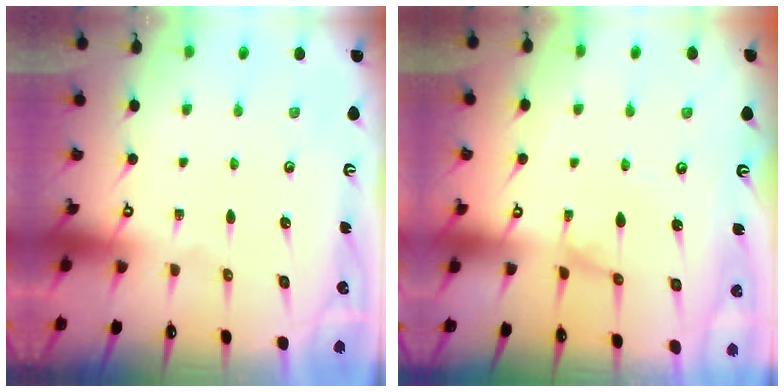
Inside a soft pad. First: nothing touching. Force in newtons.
{"total": 0.7, "press": 0.5, "slide": 0.4}